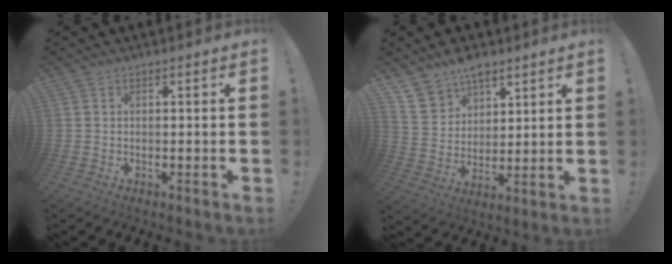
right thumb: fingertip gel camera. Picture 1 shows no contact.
{"total": 10.1, "force": [8.0, 5.9, 1.6], "torque": [-0.036, -0.063, 0.159]}